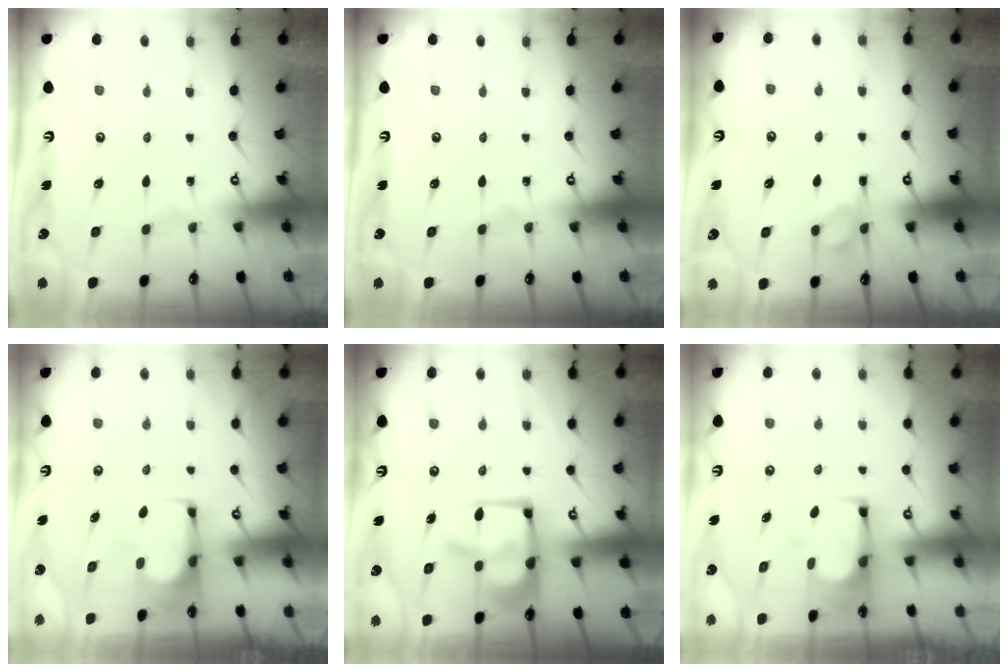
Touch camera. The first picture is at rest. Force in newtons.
{"total": 0.0}
{"total": 5.8, "press": 5.7, "slide": 0.9}
{"total": 1.5, "press": 1.5, "slide": 0.2}
{"total": 12.6, "press": 12.6, "slide": 1.4}
{"total": 1.8, "press": 1.7, "slide": 0.4}